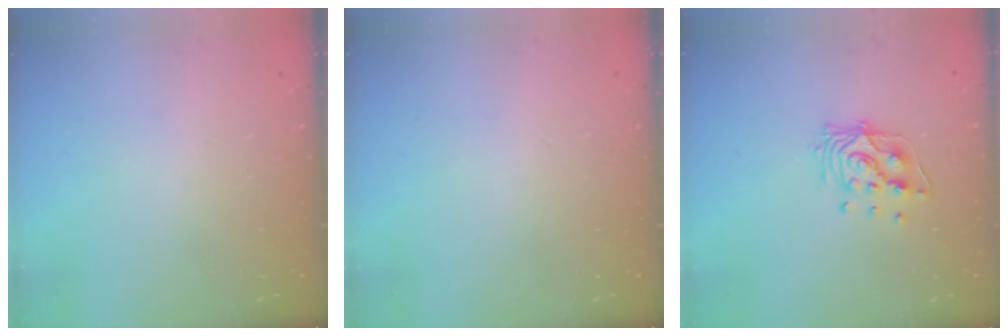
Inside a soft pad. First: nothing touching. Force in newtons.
{"total": 0.0}
{"total": 11.2, "press": 11.2, "slide": 0.6}